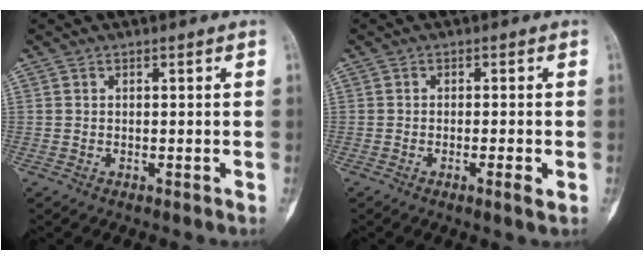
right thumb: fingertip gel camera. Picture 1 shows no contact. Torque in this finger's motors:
{"motor_torque": [-0.33, 0.20, -0.14, 0.01, 0.02]}